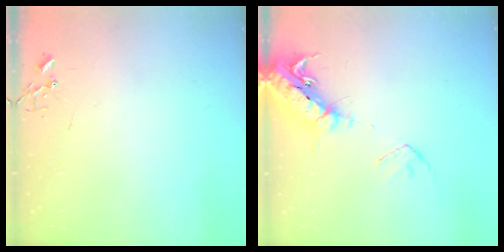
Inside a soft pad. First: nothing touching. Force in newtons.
{"total": 18.4, "press": 17.9, "slide": 4.4}